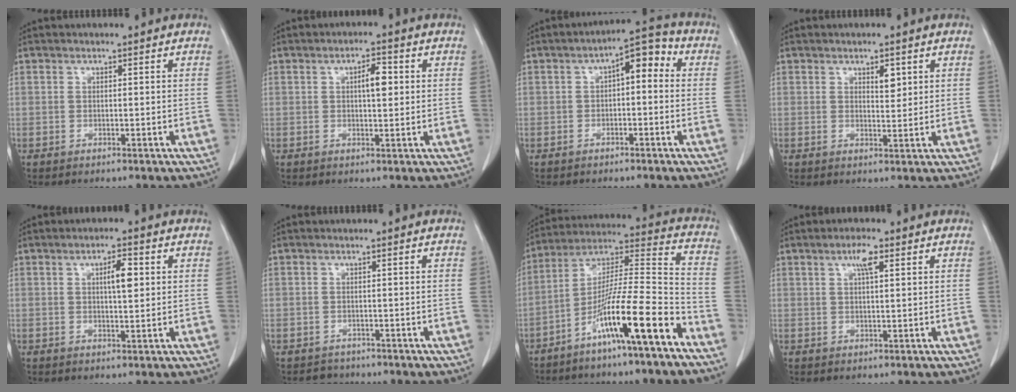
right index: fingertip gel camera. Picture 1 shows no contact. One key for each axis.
{"total": 3.4, "fx": 0.7, "fy": 1.0, "fz": 3.2, "tx": -0.052, "ty": 0.007, "tz": 0.013}
{"total": 6.6, "fx": 0.5, "fy": 2.6, "fz": 6.0, "tx": -0.081, "ty": 0.039, "tz": 0.001}
{"total": 2.3, "fx": 1.2, "fy": 0.9, "fz": 1.7, "tx": -0.025, "ty": -0.003, "tz": 0.022}
{"total": 3.7, "fx": 1.0, "fy": 0.8, "fz": 3.5, "tx": -0.058, "ty": 0.005, "tz": 0.017}
{"total": 1.9, "fx": -1.6, "fy": 1.0, "fz": -0.5, "tx": 0.002, "ty": 0.001, "tz": -0.025}
{"total": 15.9, "fx": -9.1, "fy": -0.2, "fz": 13.0, "tx": -0.233, "ty": -0.005, "tz": -0.164}
{"total": 3.0, "fx": 1.4, "fy": 0.5, "fz": 2.6, "tx": -0.050, "ty": 0.004, "tz": 0.023}